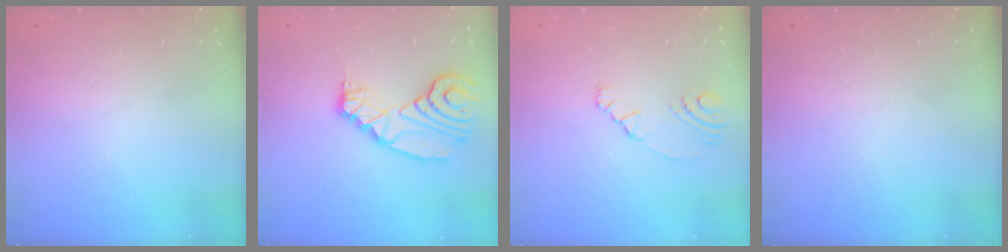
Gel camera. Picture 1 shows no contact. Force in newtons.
{"total": 11.2, "press": 11.1, "slide": 0.9}
{"total": 5.4, "press": 0.8, "slide": 5.3}
{"total": 0.0}